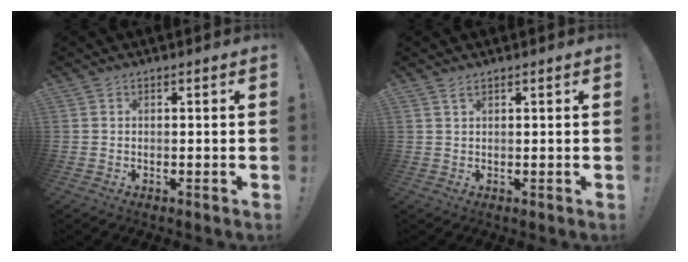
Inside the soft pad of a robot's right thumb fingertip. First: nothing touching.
{"total": 1.6, "force": [1.0, 0.3, 1.1], "torque": [-0.025, 0.000, 0.019]}